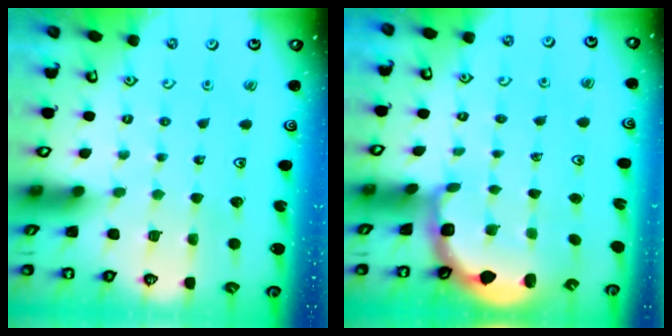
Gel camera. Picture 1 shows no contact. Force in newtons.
{"total": 2.5, "press": 2.3, "slide": 1.1}